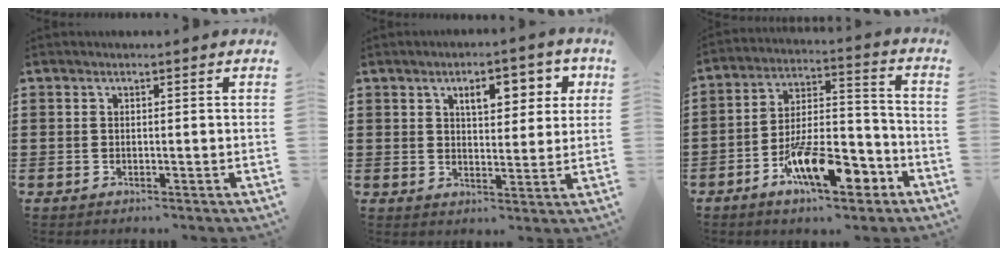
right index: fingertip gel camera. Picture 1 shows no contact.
{"total": 6.2, "force": [2.8, 2.7, 4.8], "torque": [-0.072, 0.000, 0.038]}
{"total": 13.8, "force": [-7.4, 5.1, 10.4], "torque": [-0.176, 0.028, -0.126]}